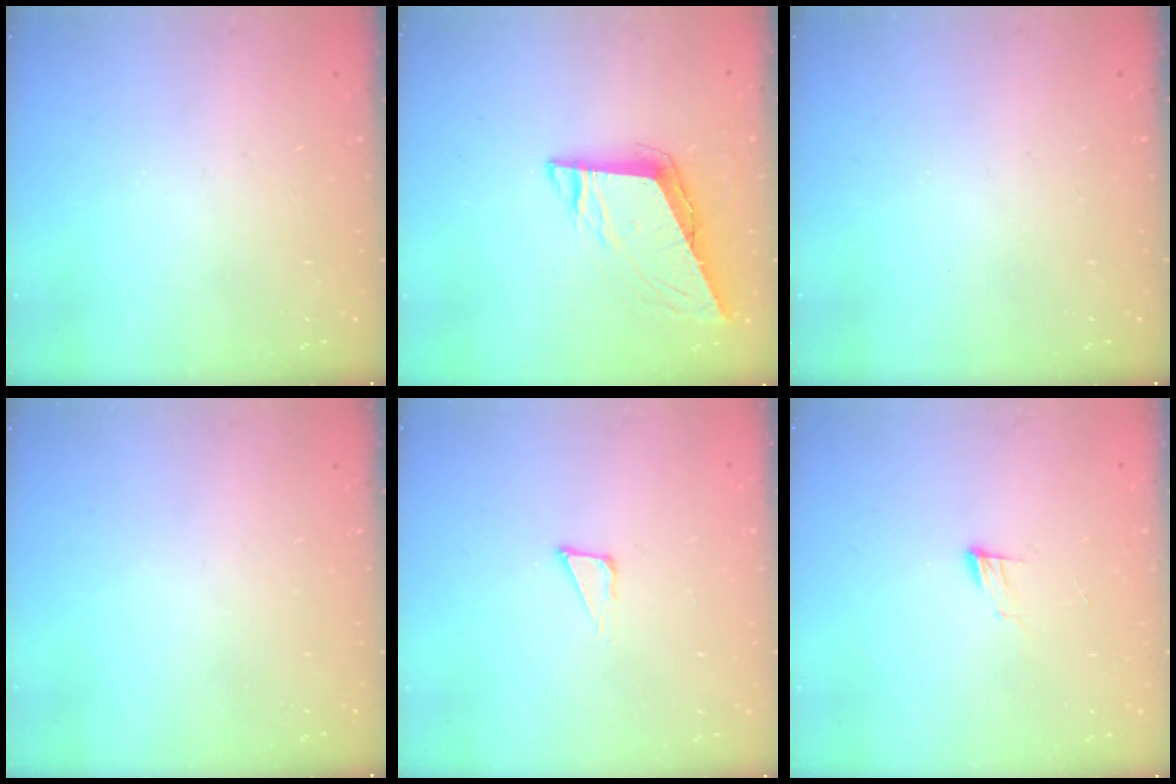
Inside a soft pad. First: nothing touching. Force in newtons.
{"total": 8.7, "press": 8.4, "slide": 2.1}
{"total": 0.0}
{"total": 0.0}
{"total": 3.1, "press": 3.0, "slide": 0.9}
{"total": 6.3, "press": 6.2, "slide": 0.5}